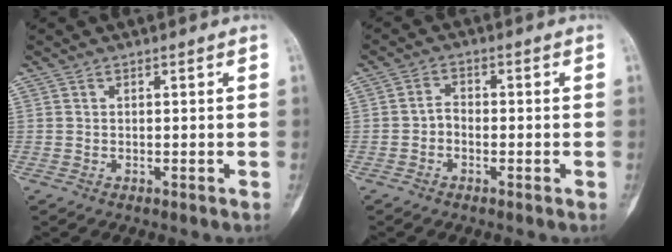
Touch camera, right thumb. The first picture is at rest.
{"total": 2.4, "force": [-0.9, 1.8, 1.4], "torque": [-0.014, 0.009, -0.025]}